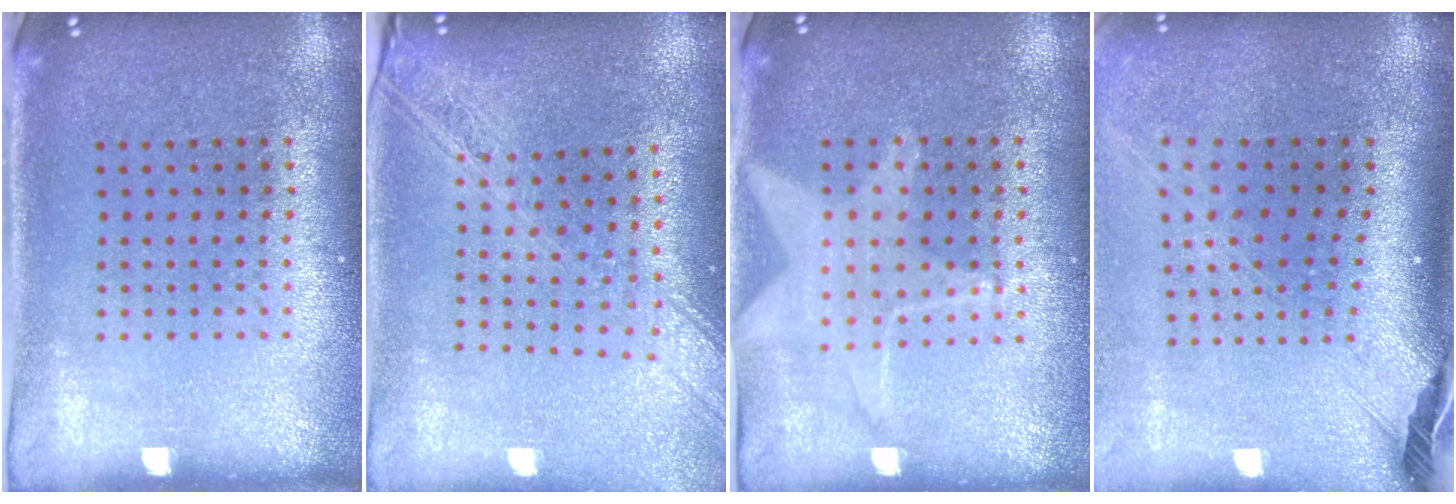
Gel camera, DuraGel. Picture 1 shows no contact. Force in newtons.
{"total": 2.1, "press": 1.8, "slide": 1.1}
{"total": 1.3, "press": 1.3, "slide": 0.4}
{"total": 2.7, "press": 1.9, "slide": 1.9}